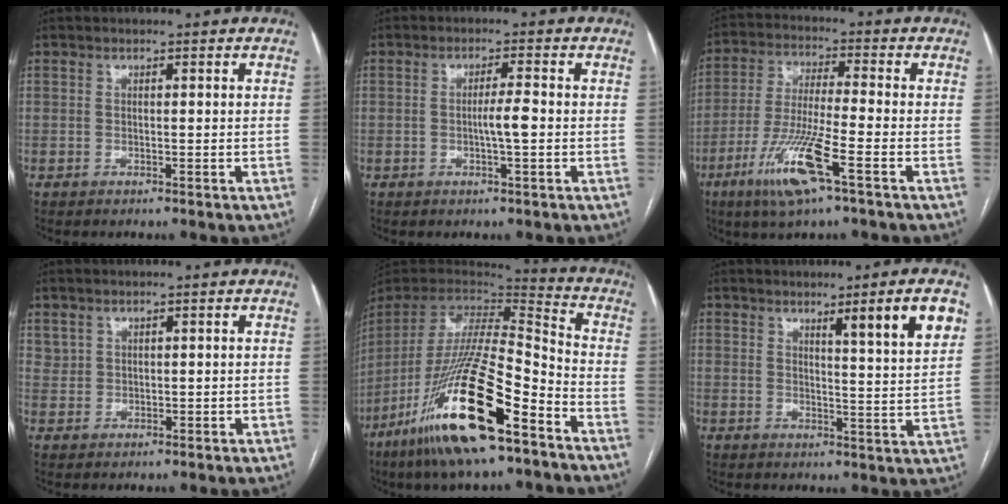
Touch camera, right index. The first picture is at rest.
{"total": 3.3, "force": [-0.5, 0.1, 3.3], "torque": [-0.057, 0.000, -0.008]}
{"total": 11.7, "force": [-5.7, 0.5, 10.2], "torque": [-0.210, -0.021, -0.110]}
{"total": 1.8, "force": [1.2, 1.2, 0.4], "torque": [-0.004, 0.004, 0.027]}
{"total": 24.5, "force": [-14.1, 4.1, 19.7], "torque": [-0.385, -0.054, -0.261]}
{"total": 8.3, "force": [4.5, -0.9, 6.9], "torque": [-0.089, -0.015, 0.064]}